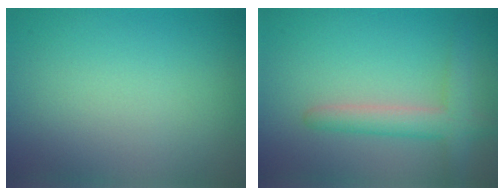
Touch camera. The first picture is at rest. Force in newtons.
{"total": 3.3, "press": 3.3, "slide": 0.2}